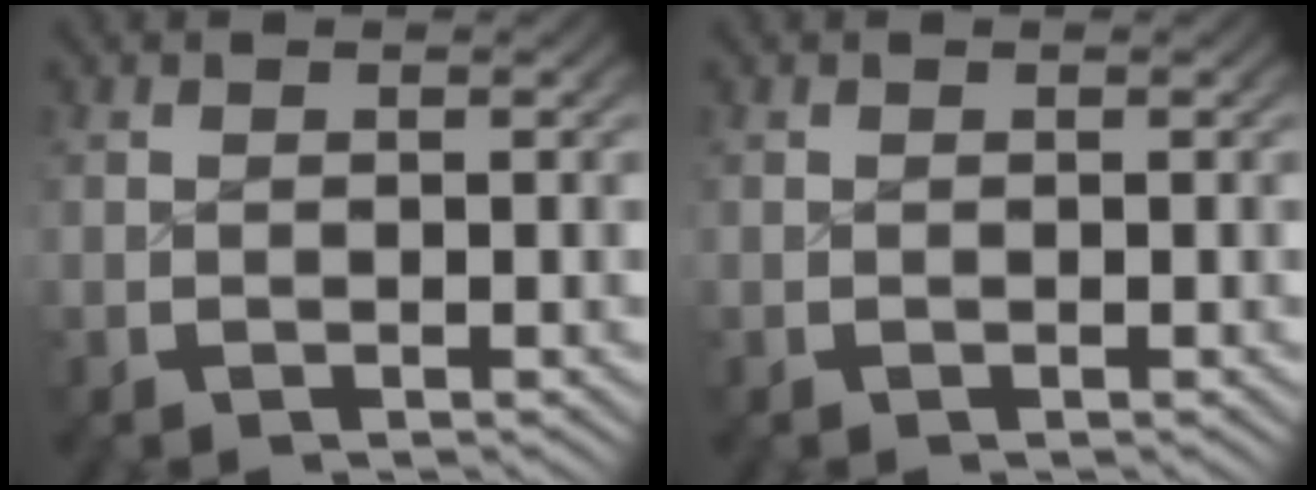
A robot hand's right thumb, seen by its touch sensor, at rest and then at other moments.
{"total": 0.0}